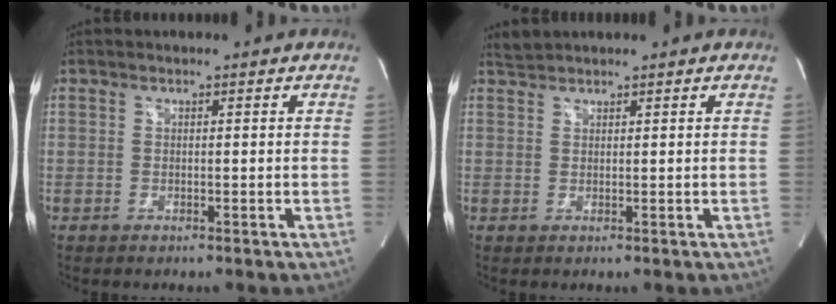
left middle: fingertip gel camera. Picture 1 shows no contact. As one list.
[{"total": 1.4, "force": [1.4, -0.1, -0.2], "torque": [-0.007, 0.009, 0.034]}]